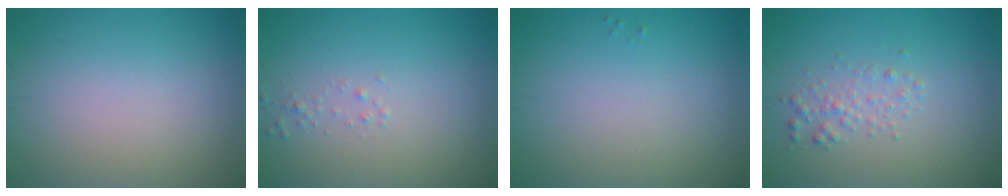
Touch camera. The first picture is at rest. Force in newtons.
{"total": 0.7, "press": 0.6, "slide": 0.1}
{"total": 0.0}
{"total": 1.5, "press": 1.5, "slide": 0.0}